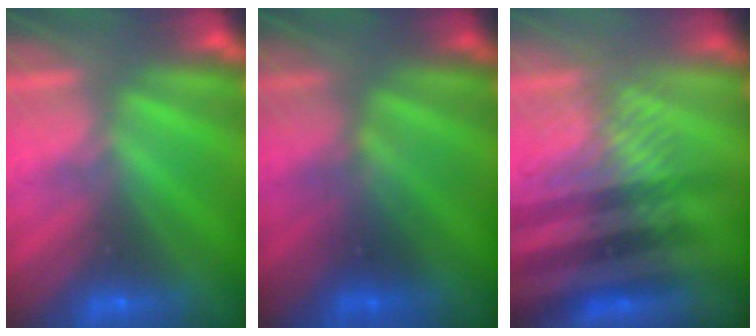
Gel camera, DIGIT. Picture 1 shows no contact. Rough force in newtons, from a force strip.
{"total": 3.2}
{"total": 4.5}